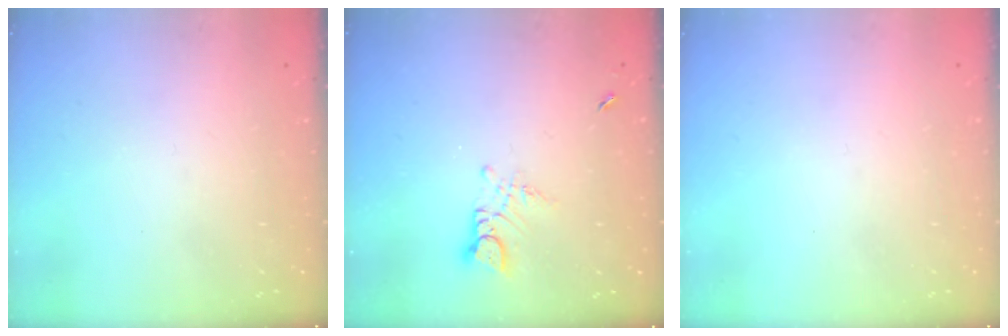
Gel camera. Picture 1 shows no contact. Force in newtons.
{"total": 2.8, "press": 2.8, "slide": 0.3}
{"total": 0.0}